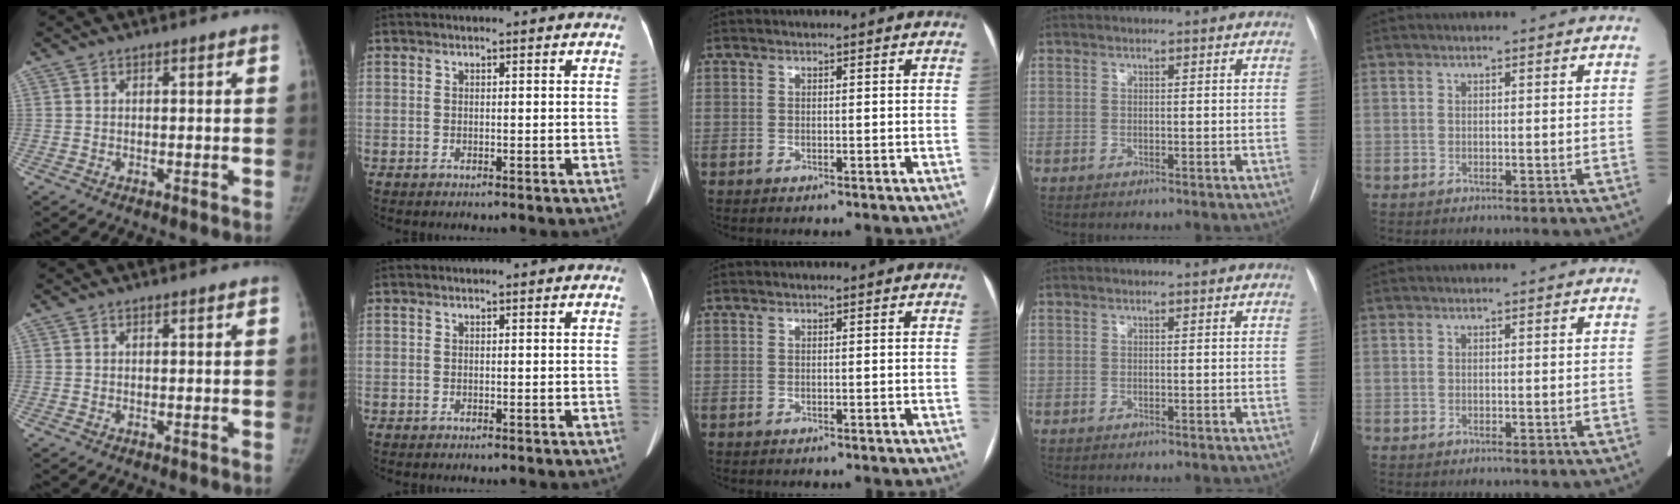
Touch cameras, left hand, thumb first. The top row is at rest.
{}